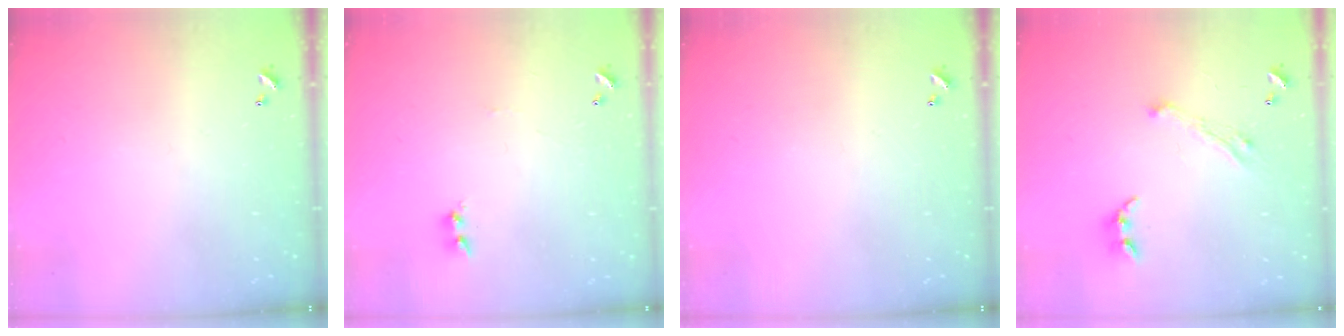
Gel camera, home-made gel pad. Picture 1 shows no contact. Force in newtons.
{"total": 3.8, "press": 3.8, "slide": 0.5}
{"total": 0.0}
{"total": 4.1, "press": 4.0, "slide": 1.1}